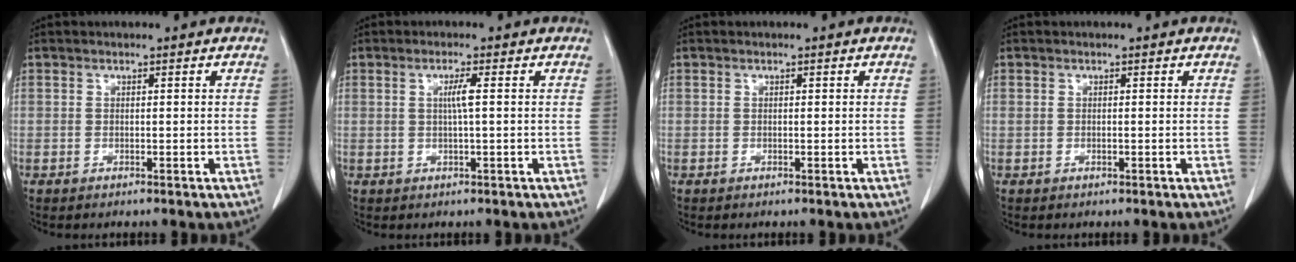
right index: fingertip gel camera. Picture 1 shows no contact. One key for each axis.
{"total": 2.3, "fx": 0.4, "fy": -0.2, "fz": 2.3, "tx": -0.044, "ty": 0.000, "tz": 0.008}
{"total": 0.0}
{"total": 0.0}